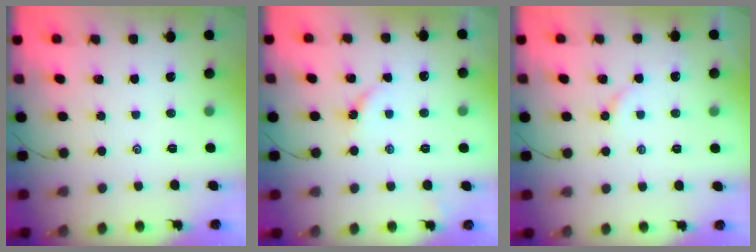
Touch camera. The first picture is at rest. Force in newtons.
{"total": 3.7, "press": 3.7, "slide": 0.5}
{"total": 3.3, "press": 3.3, "slide": 0.4}